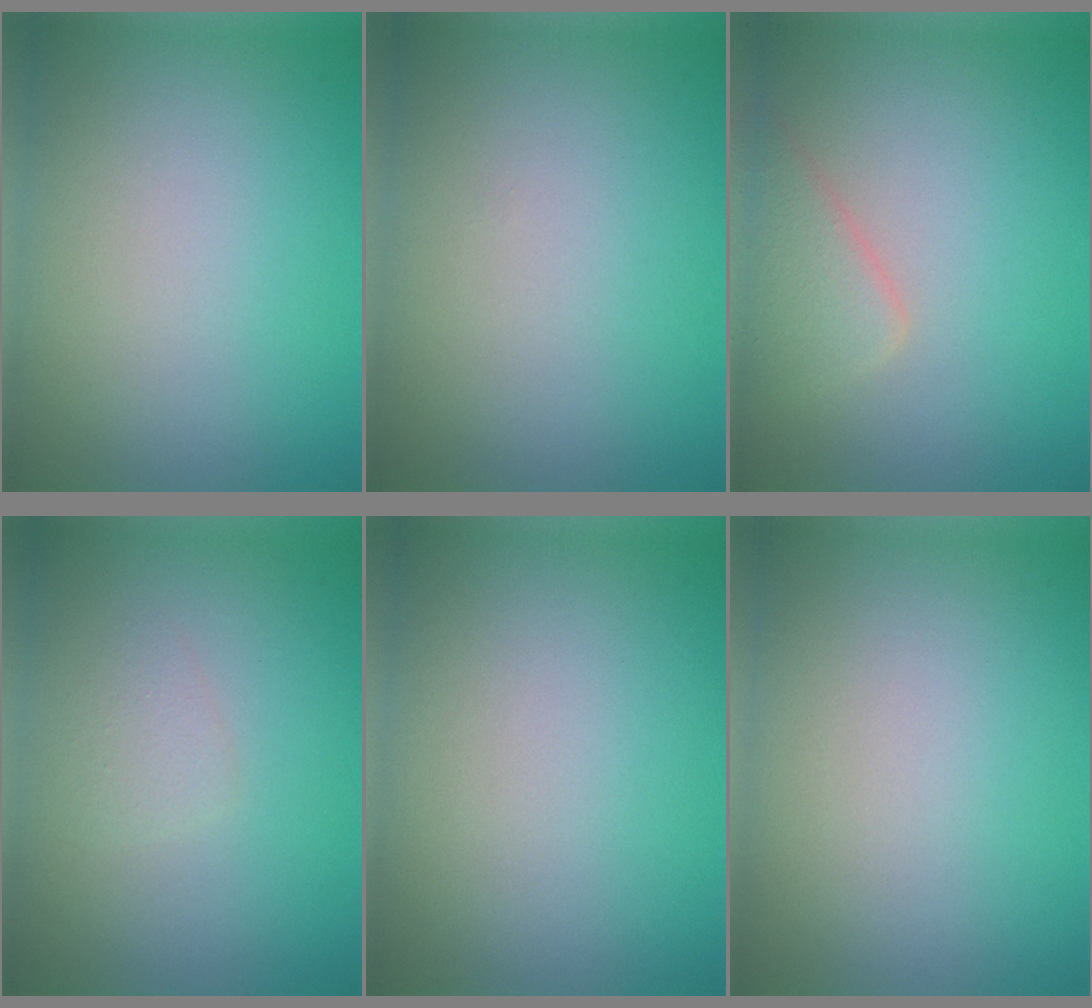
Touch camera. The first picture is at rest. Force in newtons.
{"total": 0.0}
{"total": 2.6, "press": 2.6, "slide": 0.0}
{"total": 1.1, "press": 1.1, "slide": 0.1}
{"total": 0.0}
{"total": 0.0}